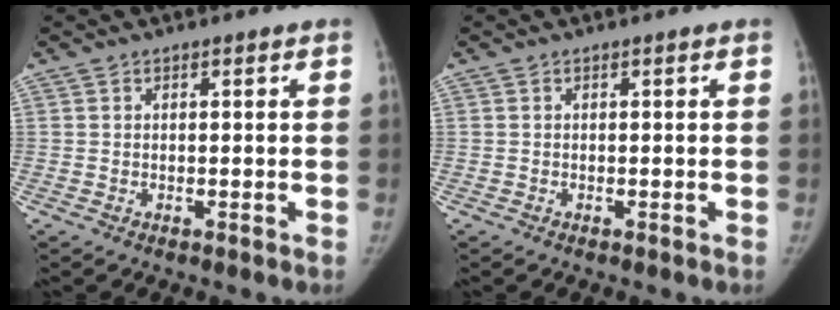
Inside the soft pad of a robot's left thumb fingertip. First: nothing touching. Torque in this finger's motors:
{"motor_torque": [0.01, 0.01, 0.27, -0.26, 0.00]}